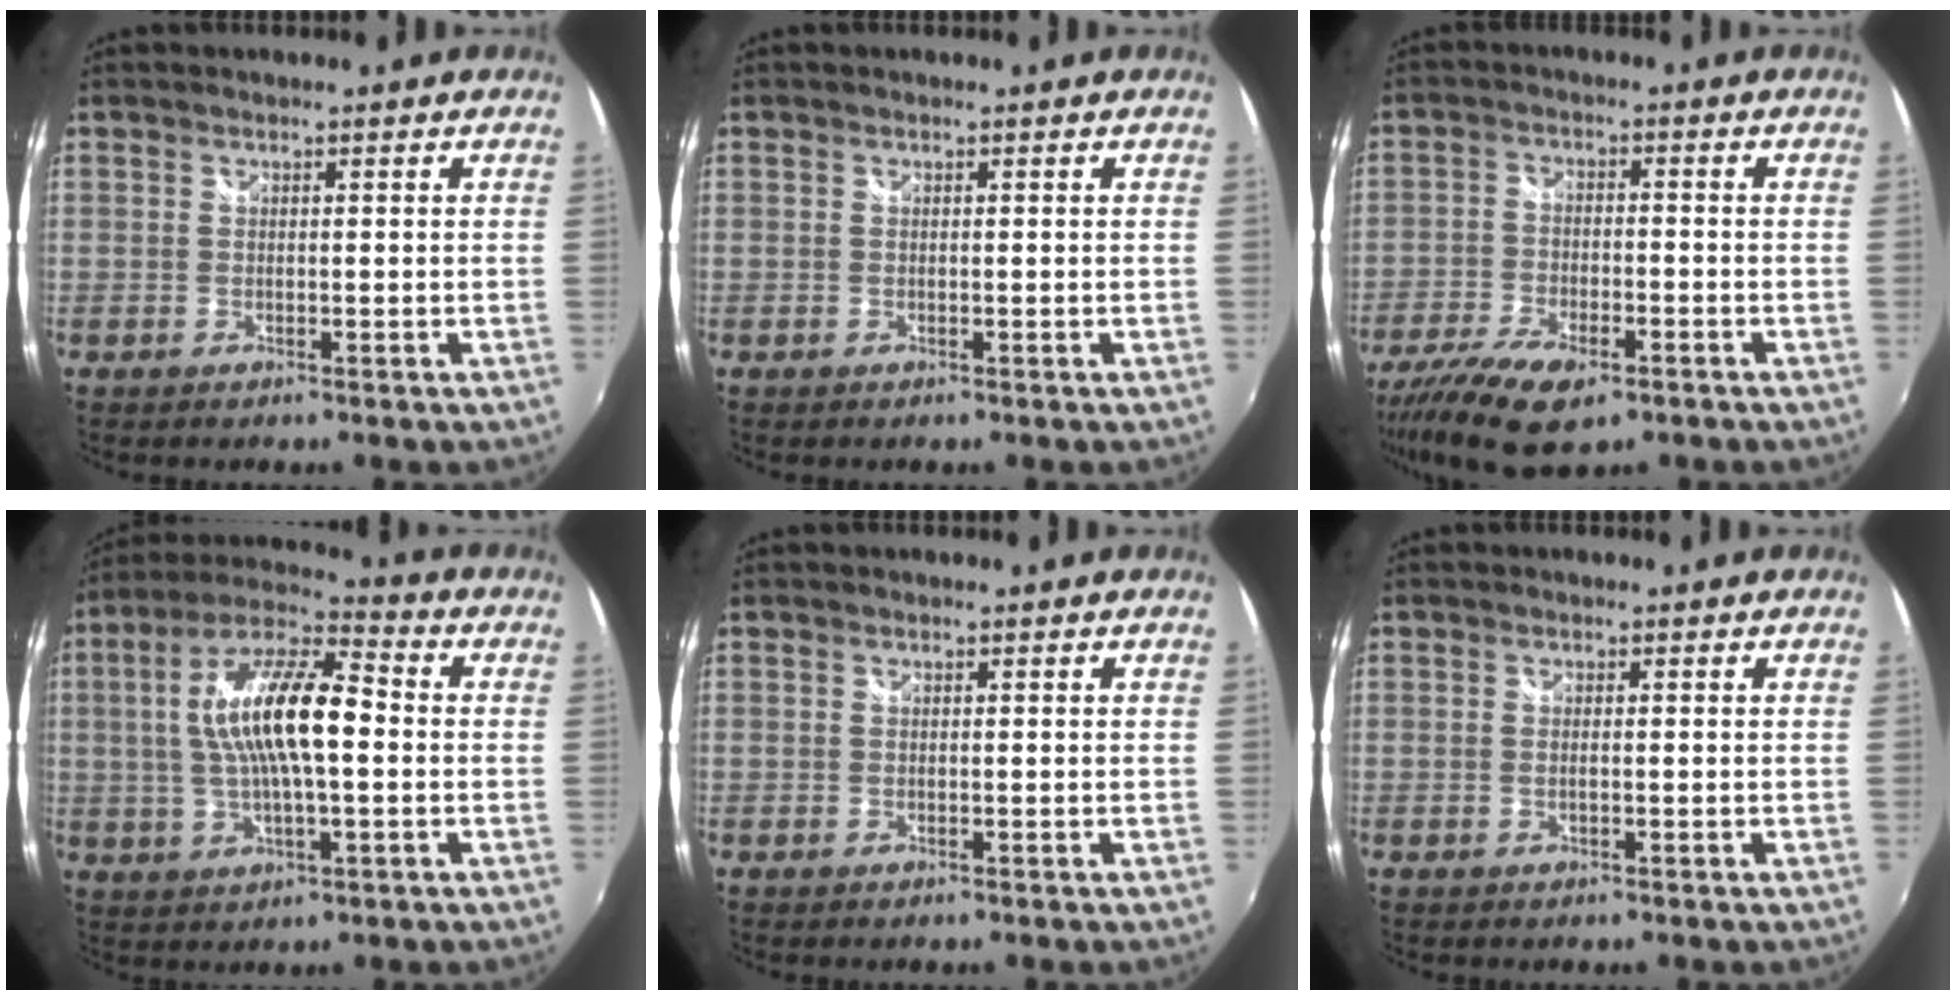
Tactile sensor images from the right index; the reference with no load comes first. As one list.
[{"total": 0.0}, {"total": 12.7, "force": [-8.3, 5.0, 8.2], "torque": [-0.189, -0.039, -0.149]}, {"total": 15.6, "force": [0.5, 5.0, 14.8], "torque": [-0.281, 0.017, 0.001]}, {"total": 0.0}, {"total": 0.7, "force": [-0.2, 0.2, 0.7], "torque": [-0.015, -0.001, -0.004]}]